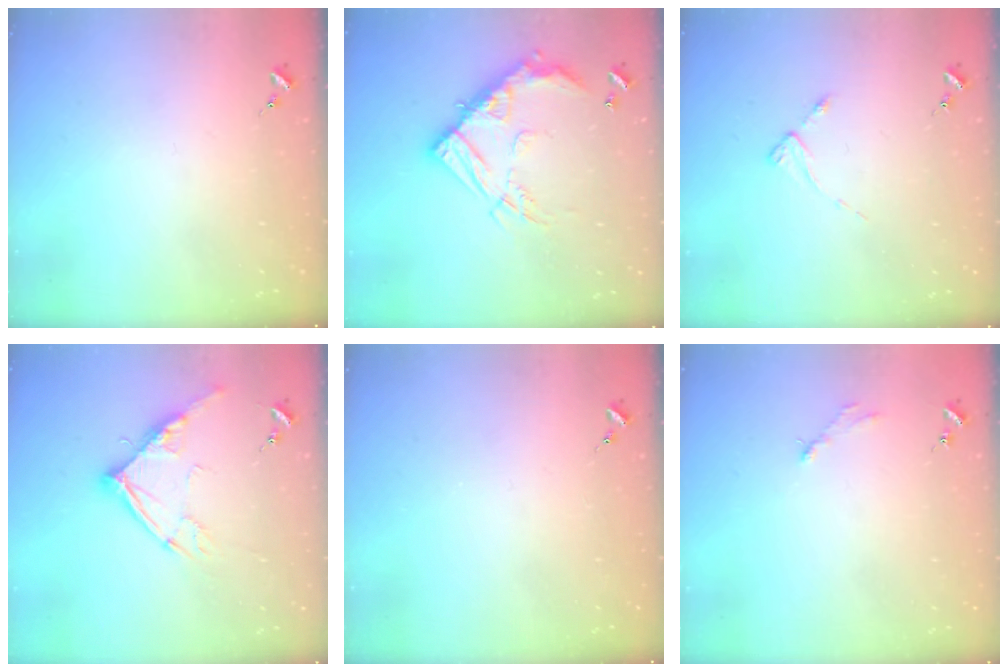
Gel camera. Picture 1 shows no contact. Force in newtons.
{"total": 19.4, "press": 19.2, "slide": 2.1}
{"total": 2.8, "press": 2.8, "slide": 0.3}
{"total": 12.9, "press": 12.8, "slide": 1.3}
{"total": 0.0}
{"total": 2.8, "press": 2.8, "slide": 0.4}